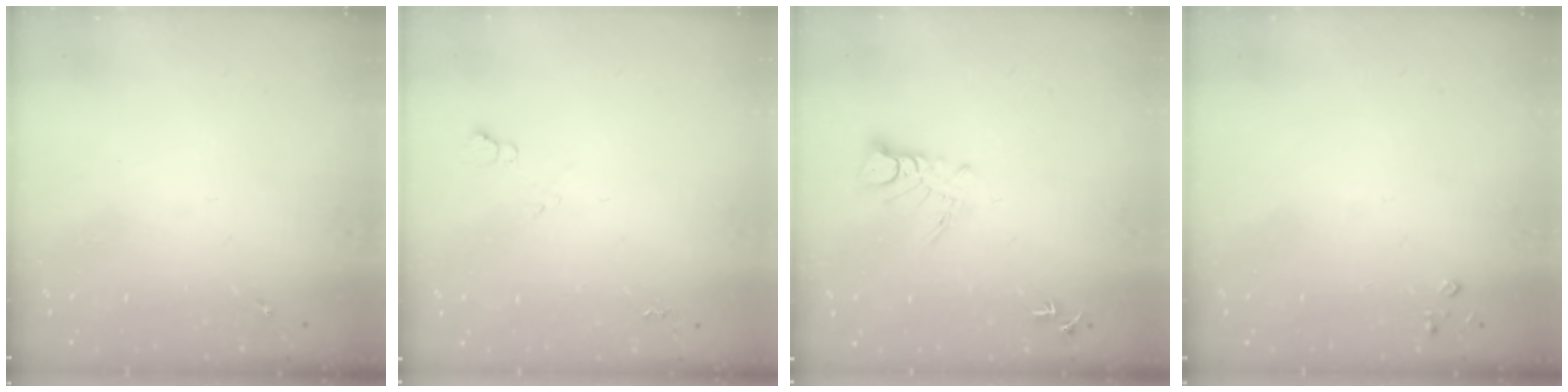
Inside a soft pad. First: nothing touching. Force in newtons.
{"total": 5.5, "press": 5.4, "slide": 0.7}
{"total": 5.3, "press": 5.3, "slide": 0.3}
{"total": 2.2, "press": 2.2, "slide": 0.3}